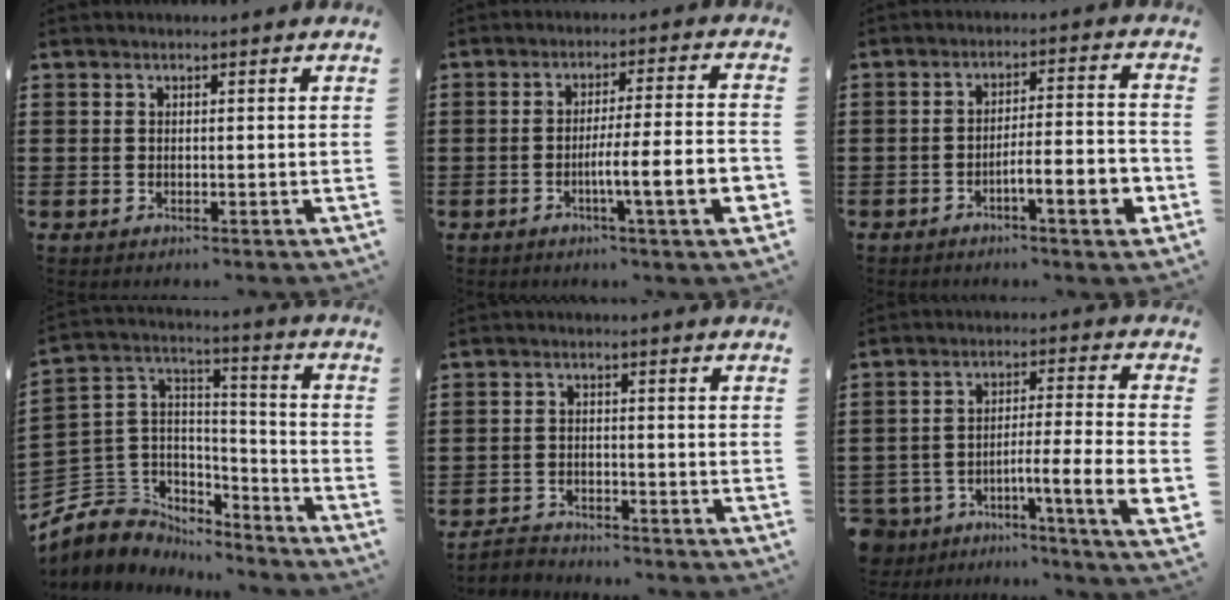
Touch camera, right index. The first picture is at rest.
{"total": 8.6, "force": [-3.1, 0.5, 8.0], "torque": [-0.140, -0.010, -0.058]}
{"total": 6.3, "force": [-3.2, 0.8, 5.4], "torque": [-0.087, -0.001, -0.056]}
{"total": 7.2, "force": [-4.6, 5.6, 0.5], "torque": [-0.058, -0.009, -0.093]}
{"total": 2.3, "force": [-2.2, 0.5, -0.1], "torque": [-0.006, 0.002, -0.049]}
{"total": 8.1, "force": [-5.0, 0.7, 6.3], "torque": [-0.113, -0.013, -0.095]}